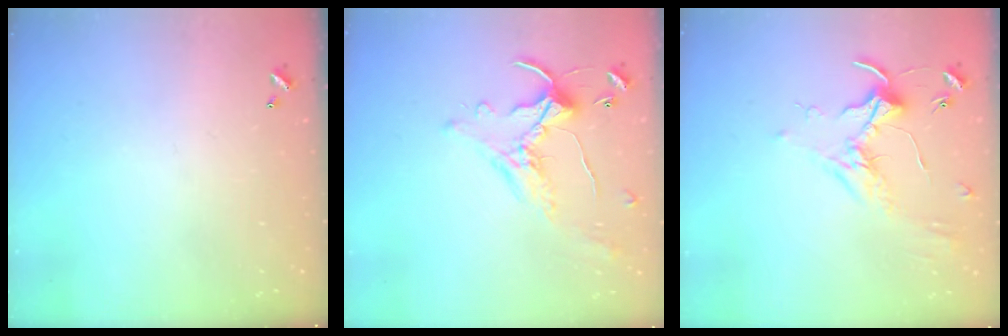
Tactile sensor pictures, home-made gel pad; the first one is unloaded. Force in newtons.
{"total": 1.7, "press": 1.5, "slide": 0.8}
{"total": 1.8, "press": 1.8, "slide": 0.4}